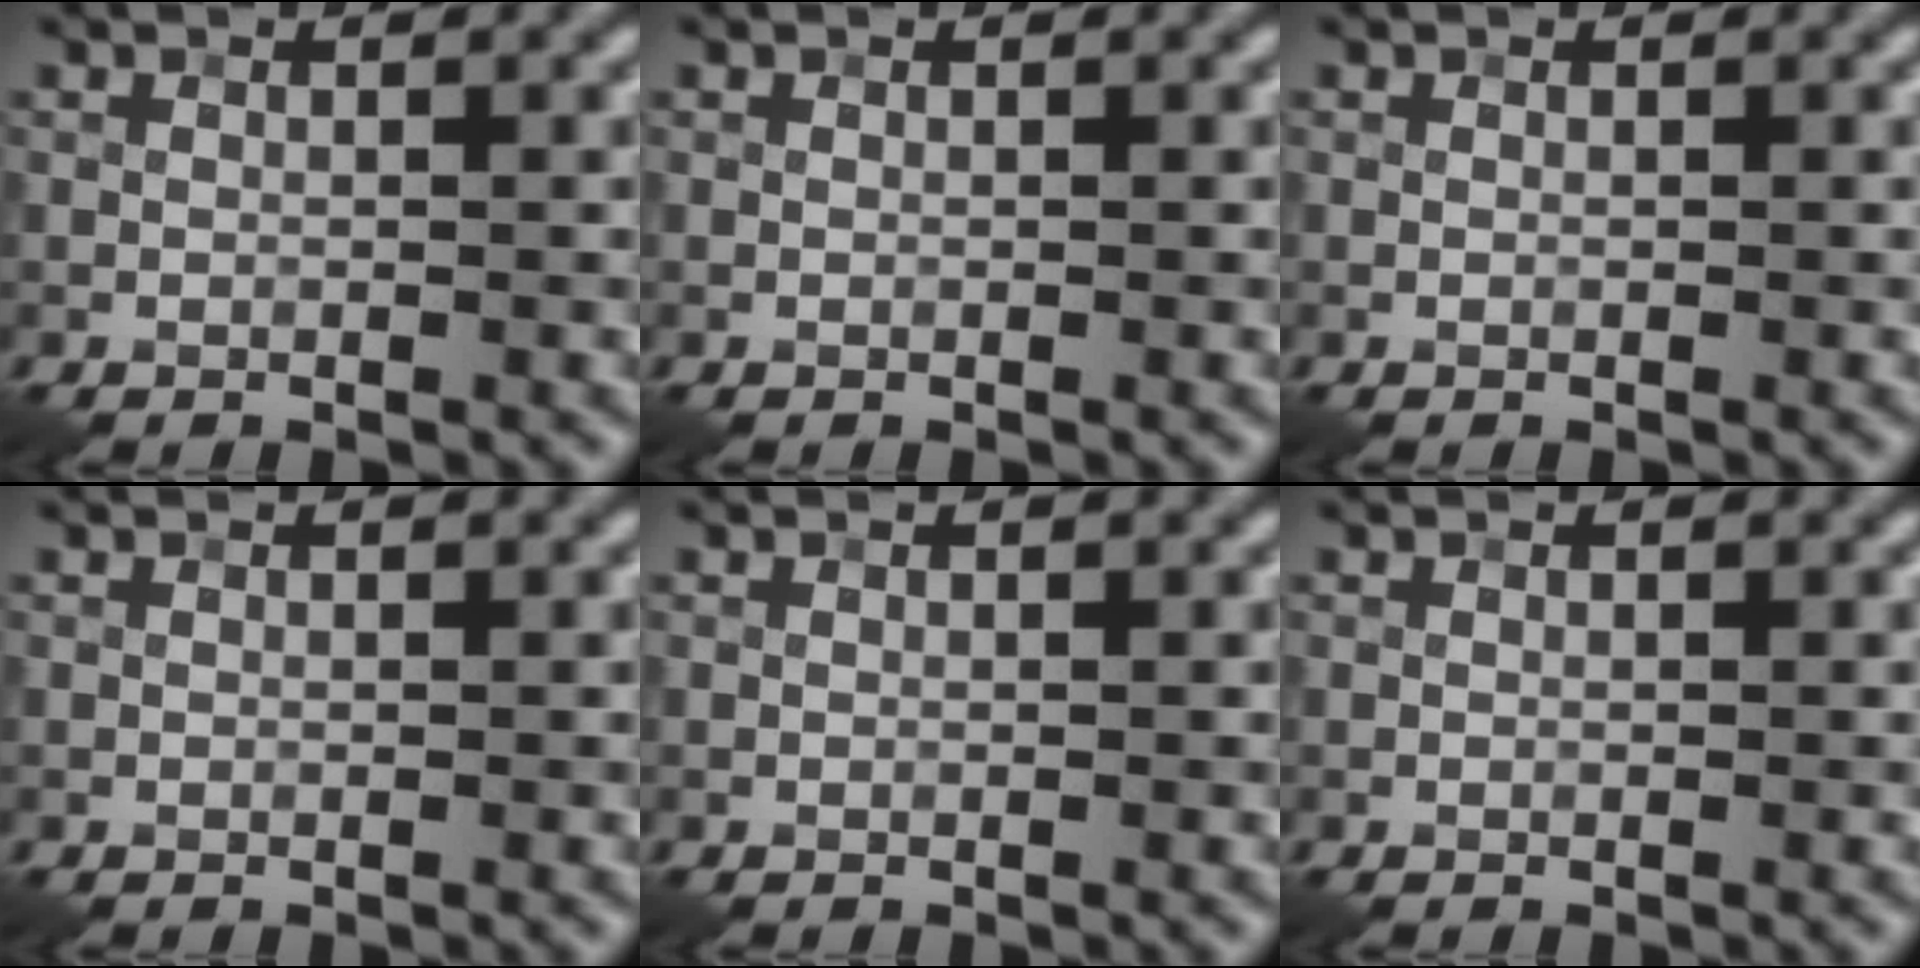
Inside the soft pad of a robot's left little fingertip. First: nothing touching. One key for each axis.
{"total": 0.0}
{"total": 0.0}
{"total": 0.0}
{"total": 0.0}
{"total": 0.0}